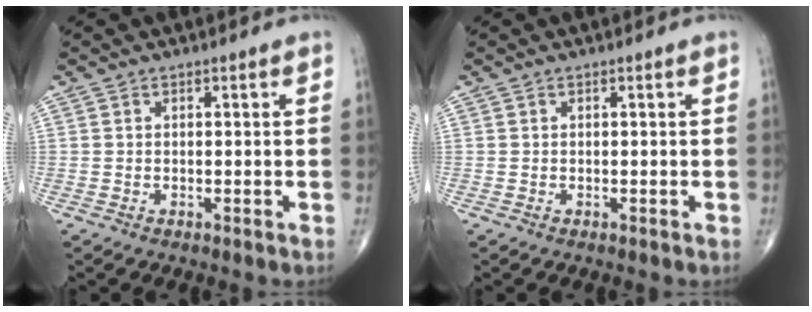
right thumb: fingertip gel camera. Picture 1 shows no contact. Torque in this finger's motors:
{"motor_torque": [0.04, 0.05, -0.01, 0.01, 0.00]}